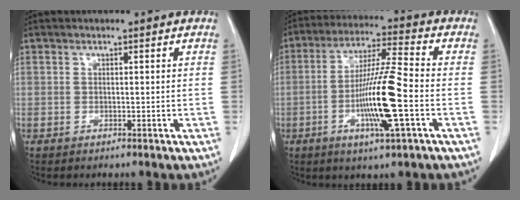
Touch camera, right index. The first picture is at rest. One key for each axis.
{"total": 12.7, "fx": -3.3, "fy": 0.1, "fz": 12.3, "tx": -0.234, "ty": -0.009, "tz": -0.065}